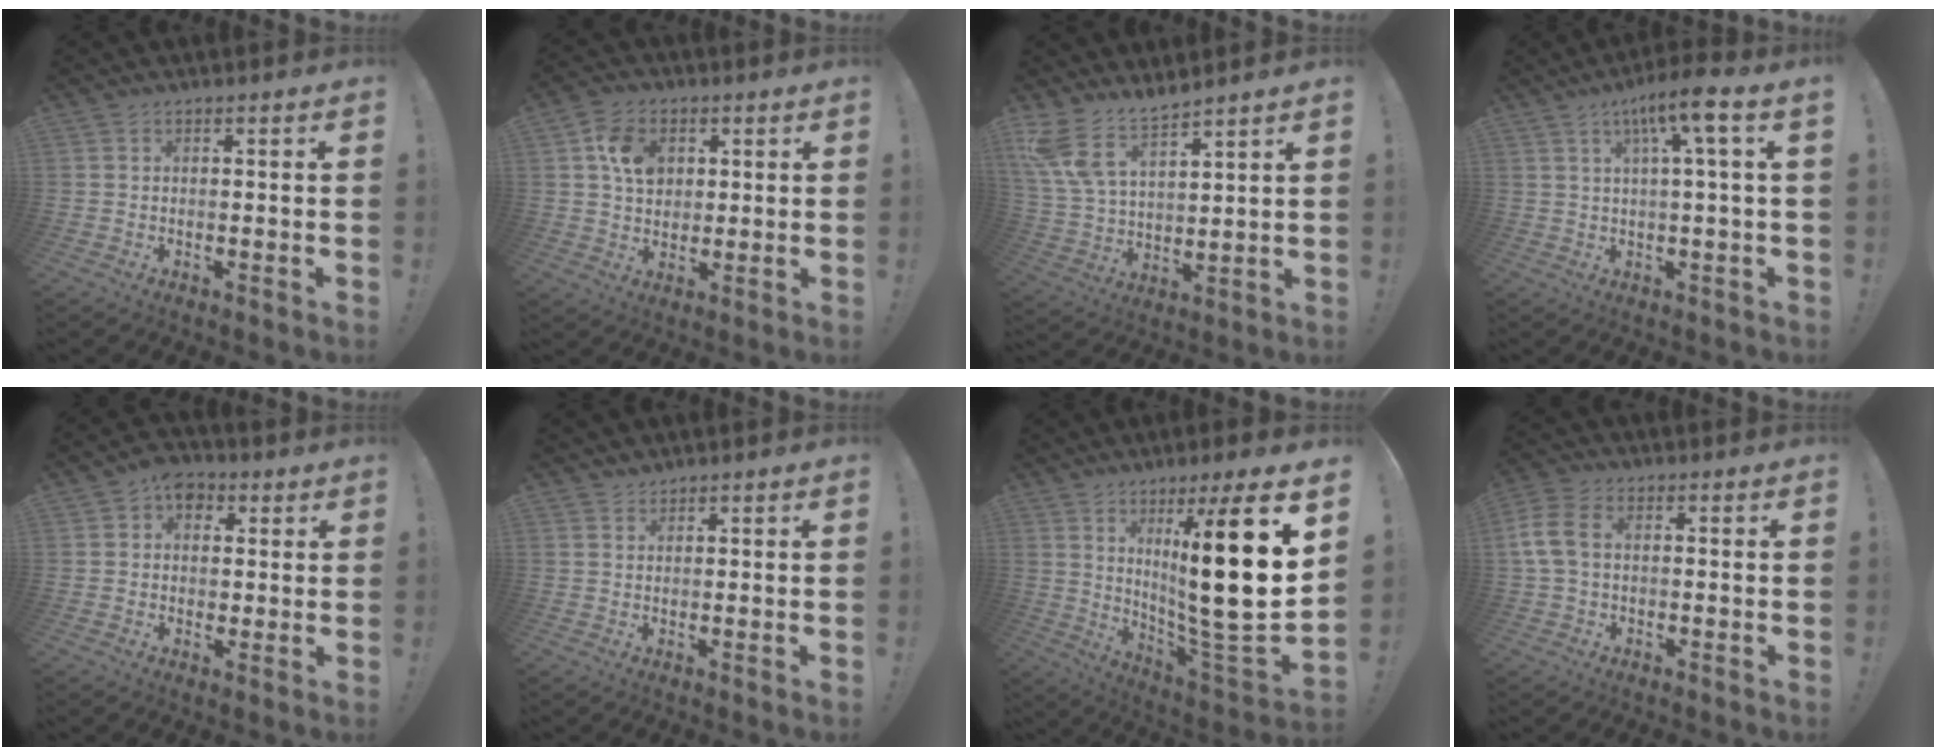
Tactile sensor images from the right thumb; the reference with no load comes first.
{"total": 9.7, "force": [2.9, 7.3, 5.6], "torque": [-0.079, 0.003, 0.056]}
{"total": 10.3, "force": [9.0, 3.3, 3.9], "torque": [-0.092, -0.059, 0.174]}
{"total": 9.3, "force": [3.4, -0.4, 8.7], "torque": [-0.144, -0.015, 0.047]}
{"total": 6.6, "force": [2.1, 5.6, 2.8], "torque": [-0.023, -0.006, 0.037]}
{"total": 1.9, "force": [1.8, 0.6, 0.2], "torque": [0.004, -0.012, 0.033]}
{"total": 22.8, "force": [5.9, 2.6, 21.9], "torque": [-0.347, -0.052, 0.086]}
{"total": 7.9, "force": [0.8, 5.3, 5.8], "torque": [-0.128, 0.008, 0.019]}